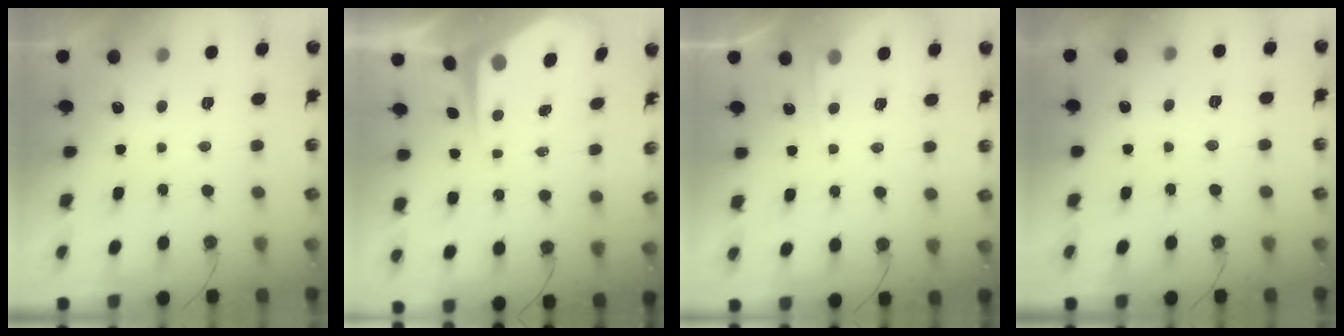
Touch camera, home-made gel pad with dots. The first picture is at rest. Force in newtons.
{"total": 6.4, "press": 6.3, "slide": 0.6}
{"total": 3.3, "press": 3.2, "slide": 0.5}
{"total": 4.9, "press": 4.9, "slide": 0.3}